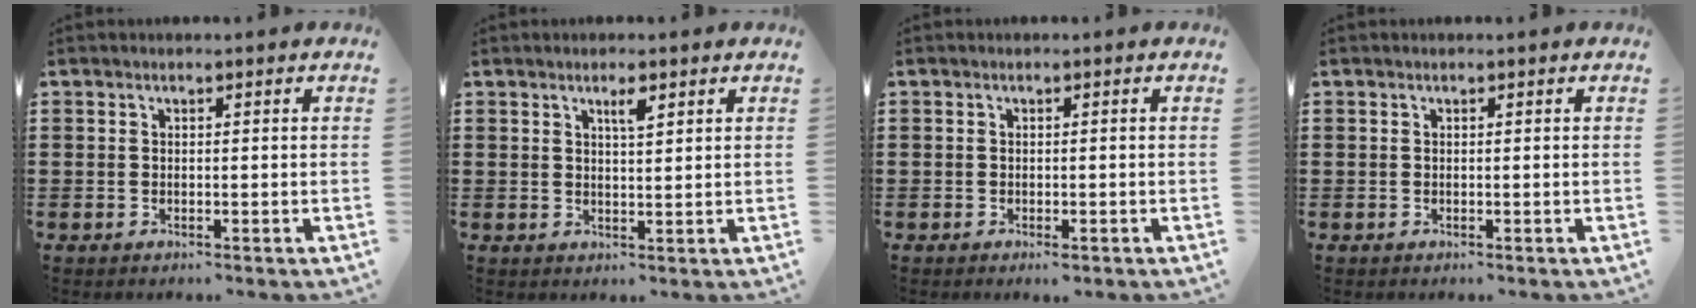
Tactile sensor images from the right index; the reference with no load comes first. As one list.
[{"total": 2.3, "force": [1.4, 0.5, 1.8], "torque": [-0.030, 0.000, 0.021]}, {"total": 0.7, "force": [-0.6, 0.1, 0.5], "torque": [-0.012, -0.007, -0.009]}, {"total": 0.0}]